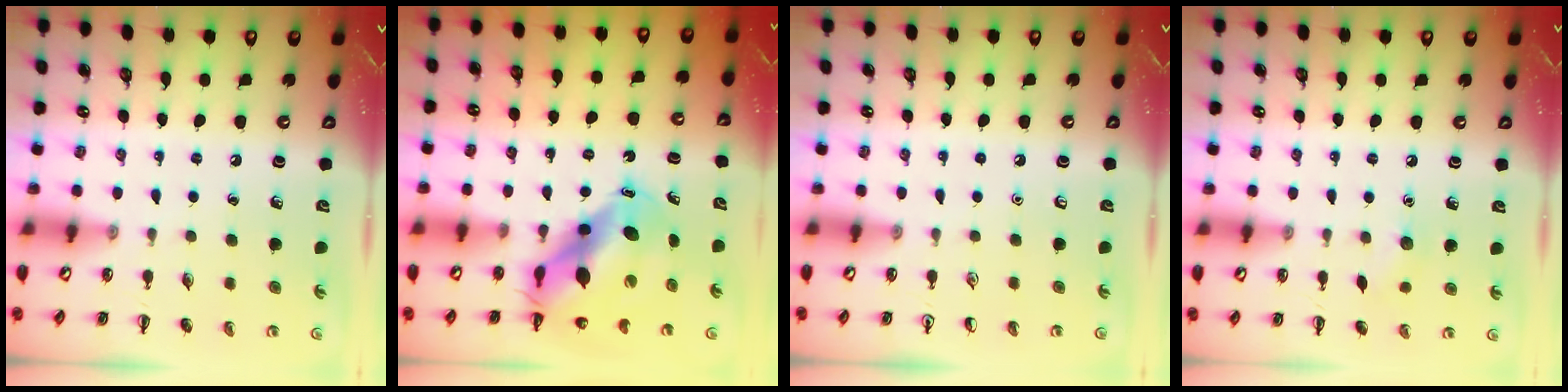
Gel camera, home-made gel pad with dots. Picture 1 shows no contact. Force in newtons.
{"total": 9.5, "press": 9.1, "slide": 2.4}
{"total": 0.0}
{"total": 5.3, "press": 5.1, "slide": 1.6}